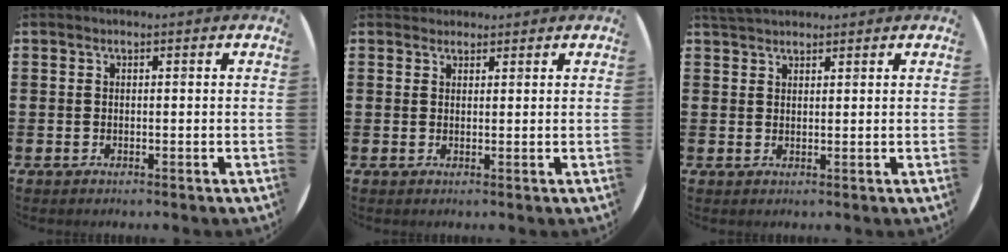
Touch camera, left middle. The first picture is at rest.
{"total": 1.4, "force": [1.3, 0.4, -0.2], "torque": [0.001, 0.001, 0.027]}
{"total": 2.5, "force": [2.3, 0.6, 0.5], "torque": [-0.014, 0.001, 0.045]}